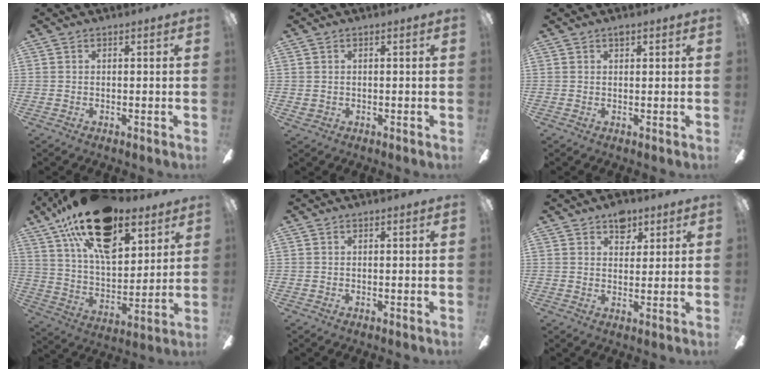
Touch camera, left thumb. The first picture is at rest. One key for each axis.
{"total": 0.9, "fx": 0.2, "fy": 0.9, "fz": 0.2, "tx": -0.006, "ty": 0.005, "tz": 0.003}
{"total": 1.3, "fx": 0.9, "fy": 0.6, "fz": 0.7, "tx": -0.001, "ty": -0.004, "tz": 0.013}
{"total": 24.4, "fx": 14.4, "fy": 12.5, "fz": 15.1, "tx": -0.253, "ty": -0.064, "tz": 0.253}
{"total": 0.0}
{"total": 6.0, "fx": 4.1, "fy": 3.6, "fz": 2.5, "tx": -0.013, "ty": -0.017, "tz": 0.068}